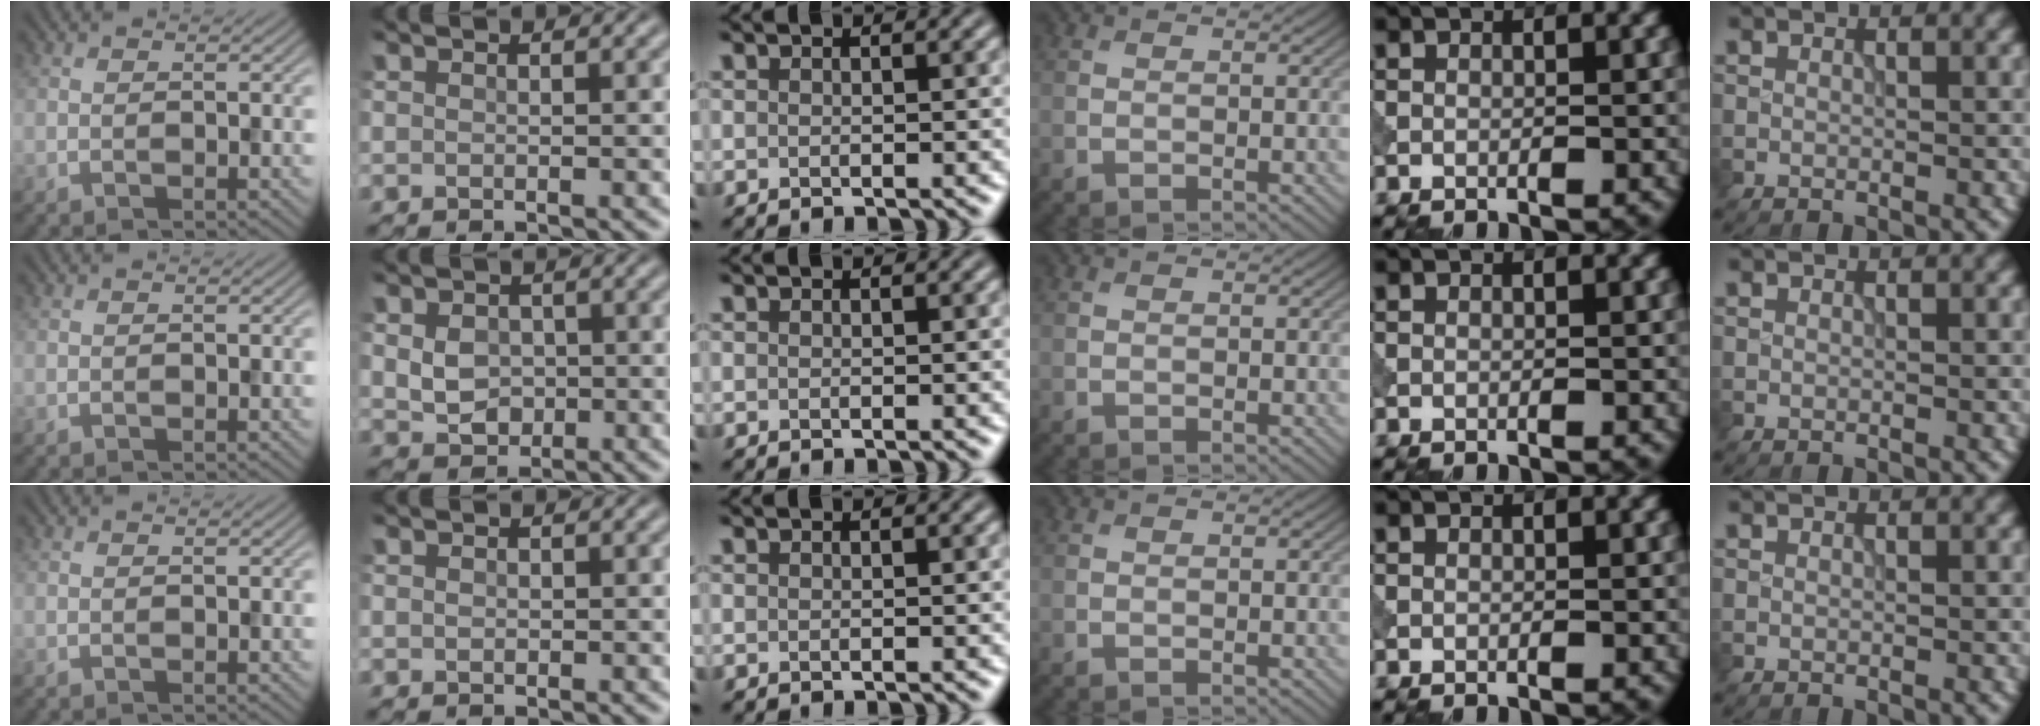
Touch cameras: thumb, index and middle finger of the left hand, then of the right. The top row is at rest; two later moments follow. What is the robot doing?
{"motion": "press", "object": "tv remote"}